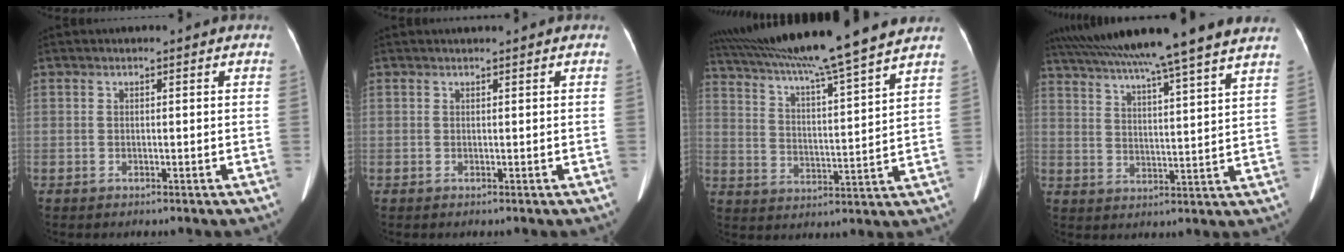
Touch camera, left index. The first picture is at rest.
{"total": 0.6, "force": [0.5, -0.1, 0.2], "torque": [-0.008, 0.004, 0.013]}
{"total": 21.0, "force": [18.1, -1.4, 10.5], "torque": [-0.186, 0.004, 0.278]}
{"total": 22.2, "force": [18.7, -1.5, 11.8], "torque": [-0.205, 0.002, 0.265]}